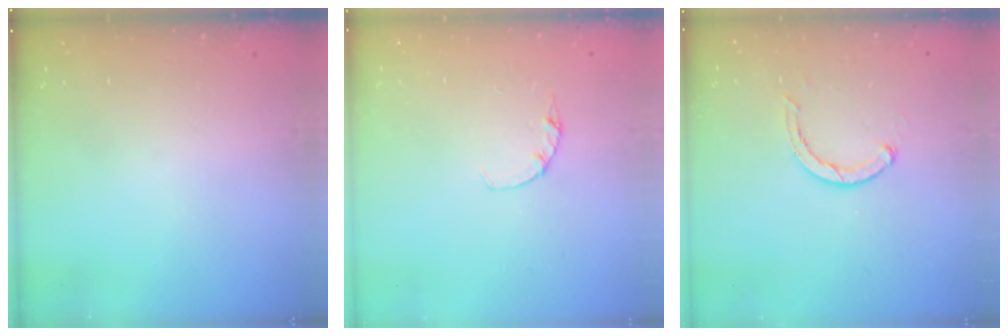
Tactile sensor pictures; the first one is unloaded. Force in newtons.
{"total": 1.2, "press": 1.1, "slide": 0.3}
{"total": 3.6, "press": 3.6, "slide": 0.3}